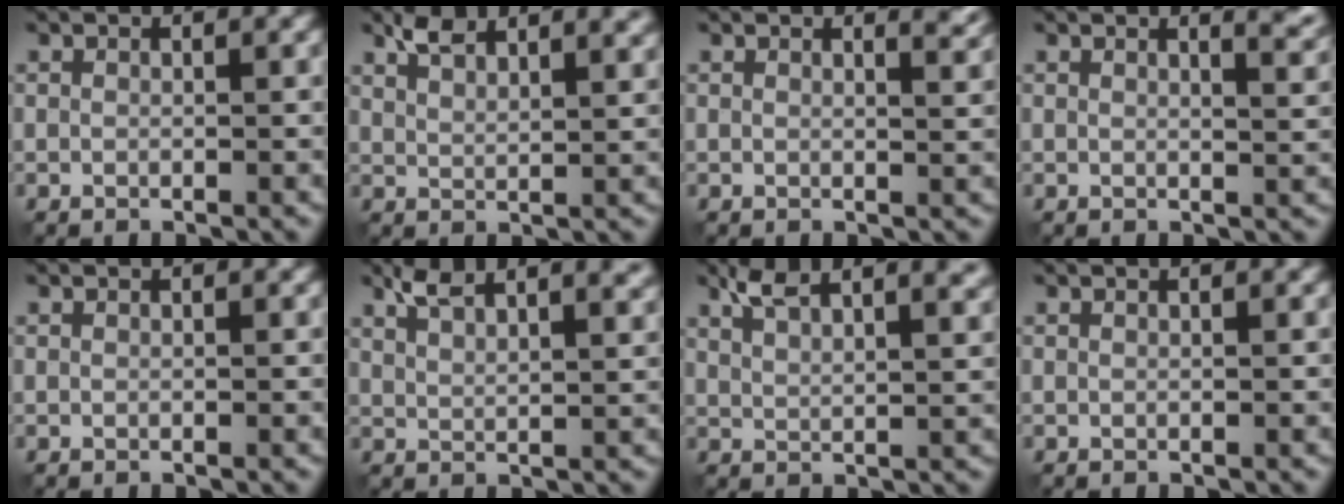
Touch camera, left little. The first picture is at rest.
{"total": 4.1, "force": [3.0, 1.2, 2.4], "torque": [-0.041, 0.009, 0.055]}
{"total": 2.4, "force": [1.9, 0.8, 1.2], "torque": [0.000, 0.001, 0.017]}
{"total": 3.1, "force": [2.2, 1.1, 1.9], "torque": [-0.001, 0.005, 0.018]}
{"total": 0.0}
{"total": 5.5, "force": [3.8, 1.6, 3.5], "torque": [-0.051, 0.018, 0.058]}
{"total": 6.1, "force": [4.2, 1.9, 4.1], "torque": [-0.059, 0.021, 0.061]}
{"total": 0.8, "force": [0.5, 0.2, 0.5], "torque": [-0.001, 0.003, 0.006]}